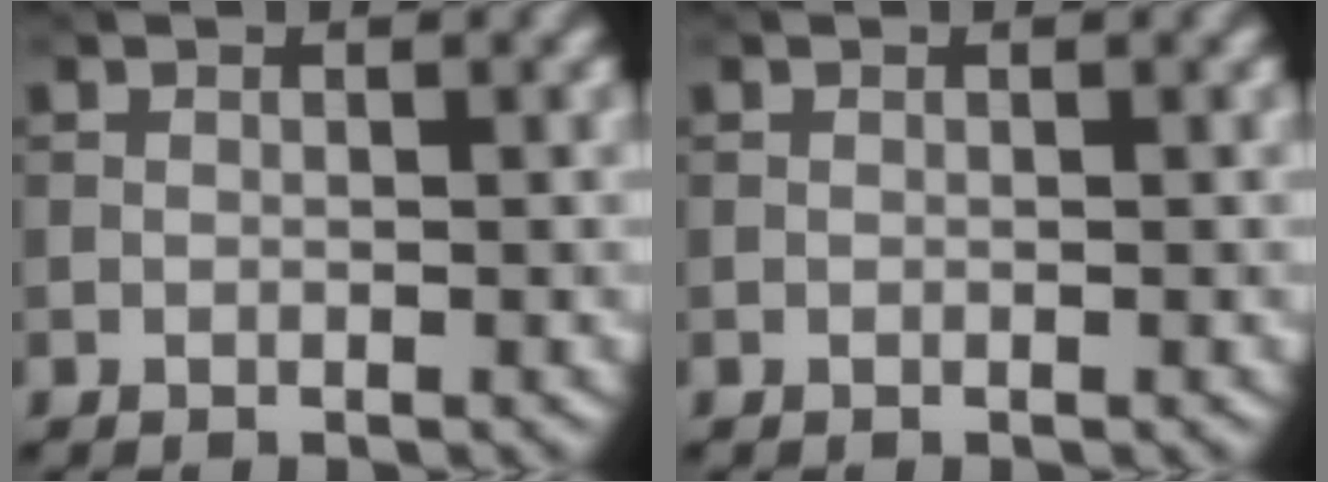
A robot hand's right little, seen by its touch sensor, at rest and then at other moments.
{"total": 0.0}